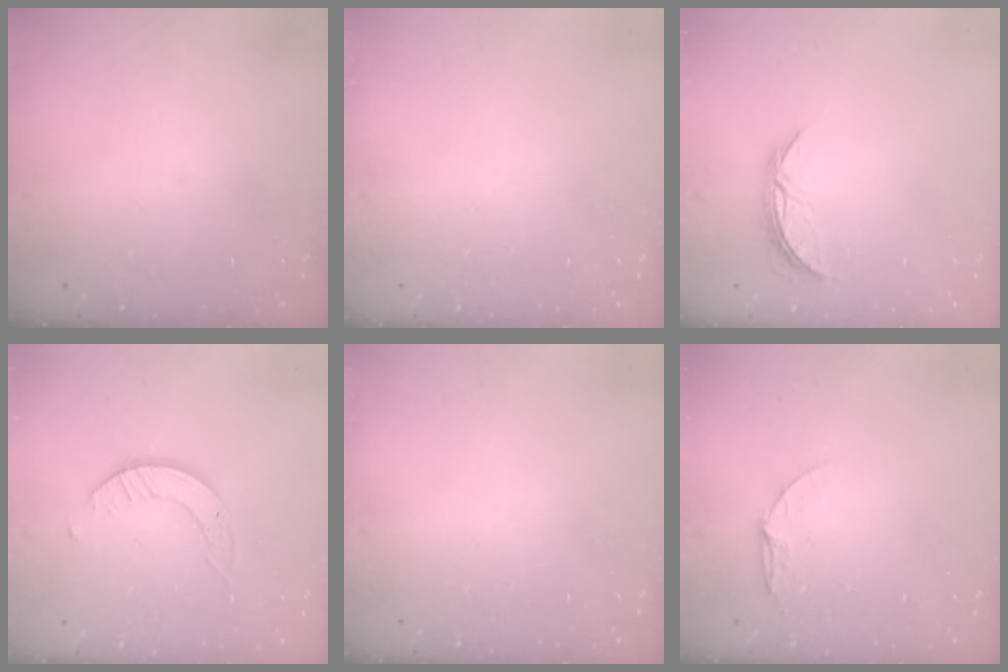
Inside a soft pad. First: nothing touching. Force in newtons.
{"total": 0.0}
{"total": 5.6, "press": 5.6, "slide": 0.5}
{"total": 2.9, "press": 2.9, "slide": 0.3}
{"total": 0.0}
{"total": 5.4, "press": 5.4, "slide": 0.5}